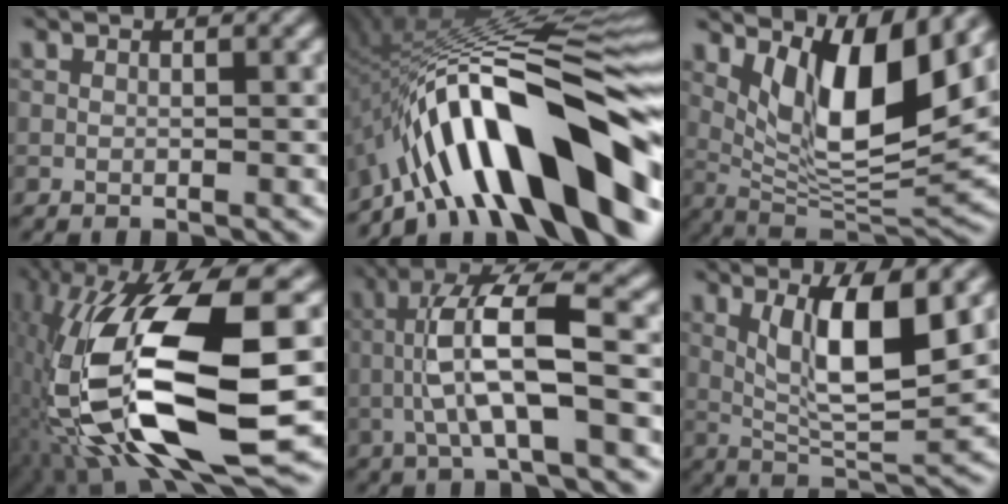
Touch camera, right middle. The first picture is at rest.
{"total": 16.5, "force": [-6.7, 5.3, 14.1], "torque": [-0.205, 0.049, -0.119]}
{"total": 8.7, "force": [3.4, 3.0, 7.4], "torque": [-0.121, -0.020, 0.072]}
{"total": 15.7, "force": [-2.2, 5.4, 14.6], "torque": [-0.295, -0.001, -0.030]}
{"total": 6.8, "force": [-1.2, 1.2, 6.6], "torque": [-0.130, 0.018, -0.017]}
{"total": 7.5, "force": [2.1, 2.2, 6.8], "torque": [-0.122, -0.007, 0.049]}